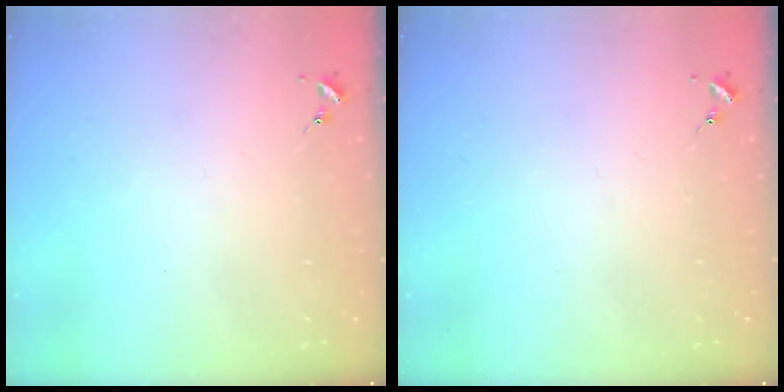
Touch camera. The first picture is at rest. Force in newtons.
{"total": 0.0}